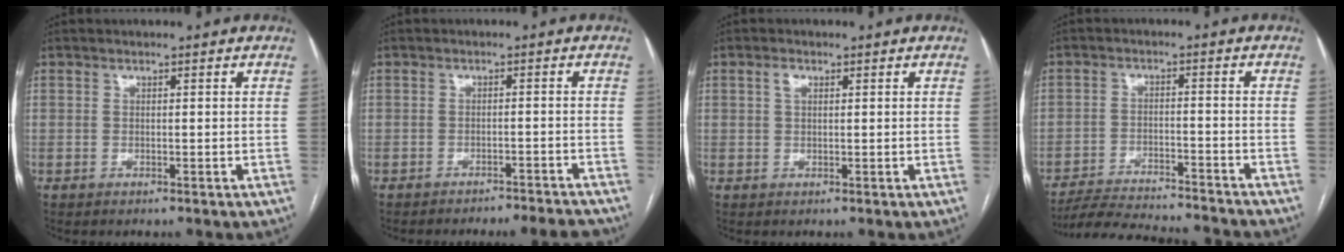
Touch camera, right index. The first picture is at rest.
{"total": 8.7, "force": [-8.6, 0.5, 1.6], "torque": [-0.010, 0.004, -0.099]}
{"total": 1.5, "force": [0.6, 0.8, 1.1], "torque": [-0.021, 0.006, 0.011]}
{"total": 16.0, "force": [-15.2, 0.9, 5.0], "torque": [-0.089, -0.013, -0.222]}